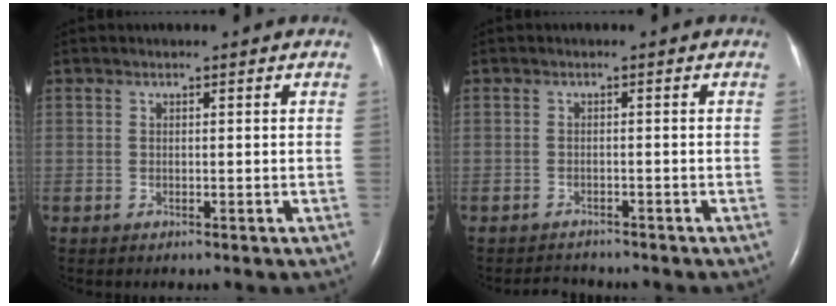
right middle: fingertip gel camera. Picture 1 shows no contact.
{"total": 2.3, "force": [-2.3, 0.4, -0.3], "torque": [0.001, -0.010, -0.035]}